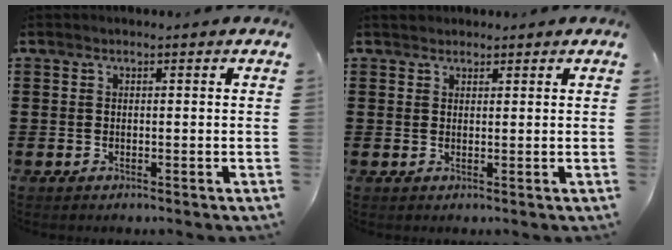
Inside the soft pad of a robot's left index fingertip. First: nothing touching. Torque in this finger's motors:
{"motor_torque": [-0.16, -0.36, -0.01, 0.00]}